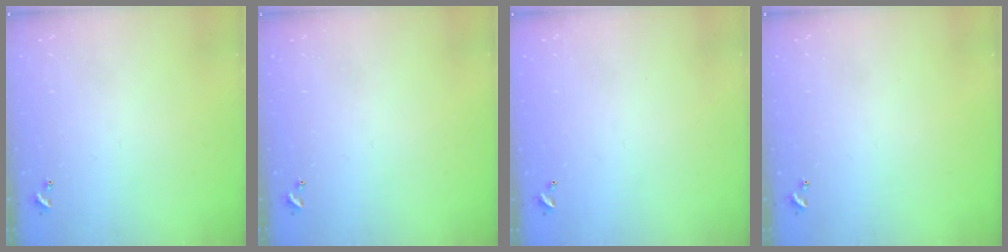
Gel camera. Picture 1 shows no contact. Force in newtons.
{"total": 0.0}
{"total": 2.7, "press": 2.7, "slide": 0.1}
{"total": 0.0}